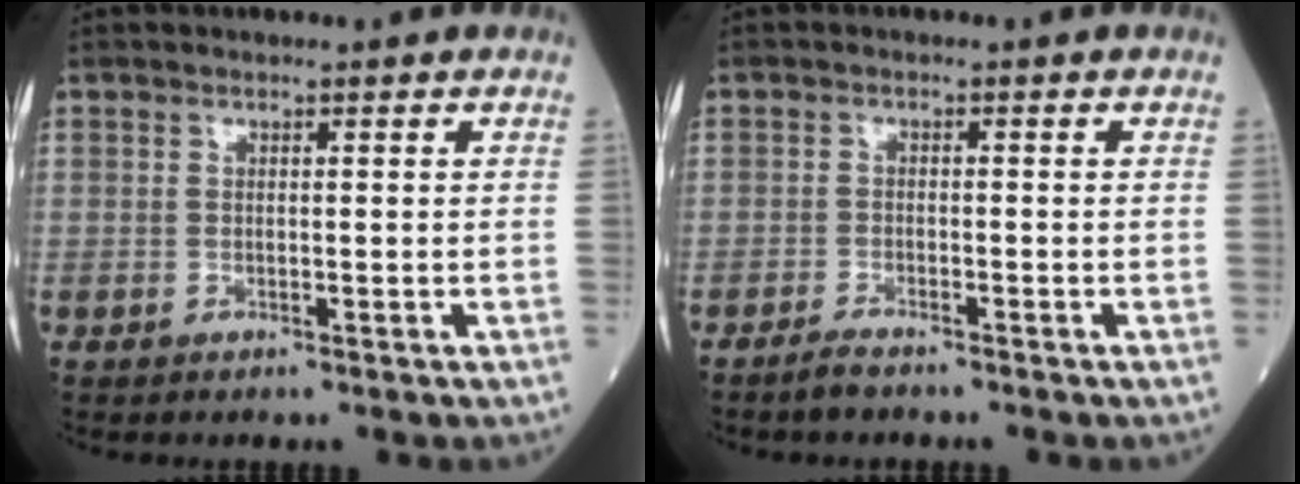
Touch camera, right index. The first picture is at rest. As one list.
[{"total": 2.0, "force": [-1.8, 0.3, 0.8], "torque": [-0.018, -0.002, -0.036]}]